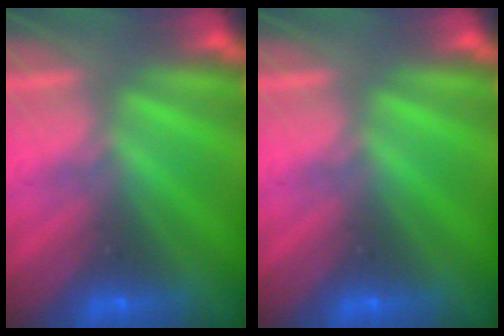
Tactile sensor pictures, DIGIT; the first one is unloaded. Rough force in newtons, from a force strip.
{"total": 0.0}